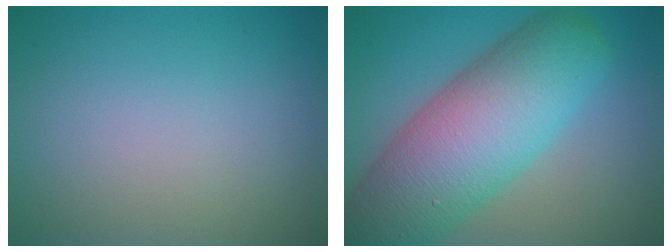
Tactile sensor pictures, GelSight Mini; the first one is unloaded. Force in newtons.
{"total": 12.0, "press": 12.0, "slide": 0.5}